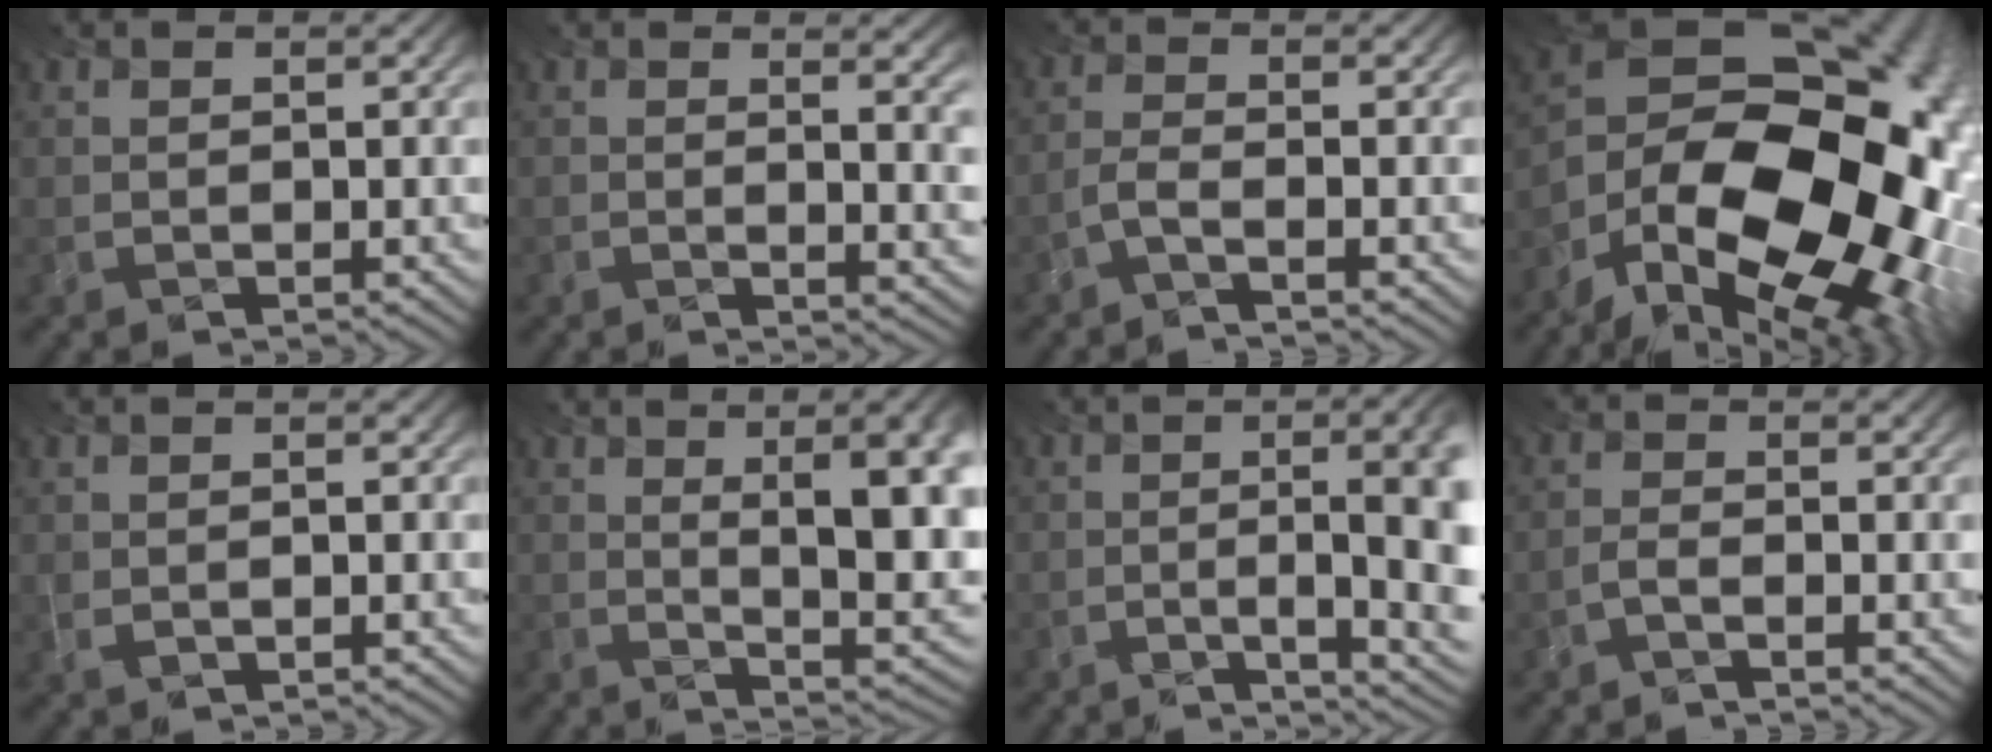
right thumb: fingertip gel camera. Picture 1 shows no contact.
{"total": 7.0, "force": [3.1, 2.5, 5.8], "torque": [-0.059, 0.024, 0.020]}
{"total": 2.7, "force": [-2.6, -0.1, 0.4], "torque": [-0.008, -0.003, -0.059]}
{"total": 21.6, "force": [-8.9, 12.2, 15.5], "torque": [-0.247, -0.039, -0.132]}
{"total": 0.6, "force": [0.0, 0.3, 0.5], "torque": [-0.012, 0.004, -0.009]}
{"total": 14.8, "force": [4.5, 5.8, 12.8], "torque": [-0.185, 0.033, 0.071]}
{"total": 14.1, "force": [-1.1, 4.9, 13.1], "torque": [-0.125, 0.026, -0.028]}
{"total": 2.2, "force": [-2.2, -0.2, 0.1], "torque": [-0.003, -0.003, -0.046]}